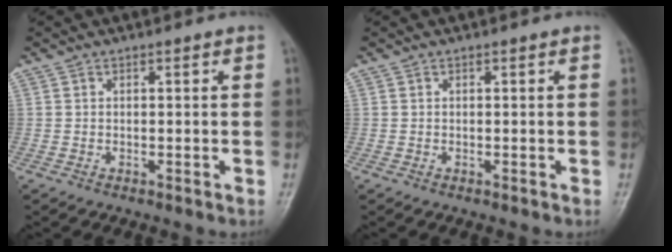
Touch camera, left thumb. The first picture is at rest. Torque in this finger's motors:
{"motor_torque": [0.00, 0.00, 0.00, -0.01, 0.00]}